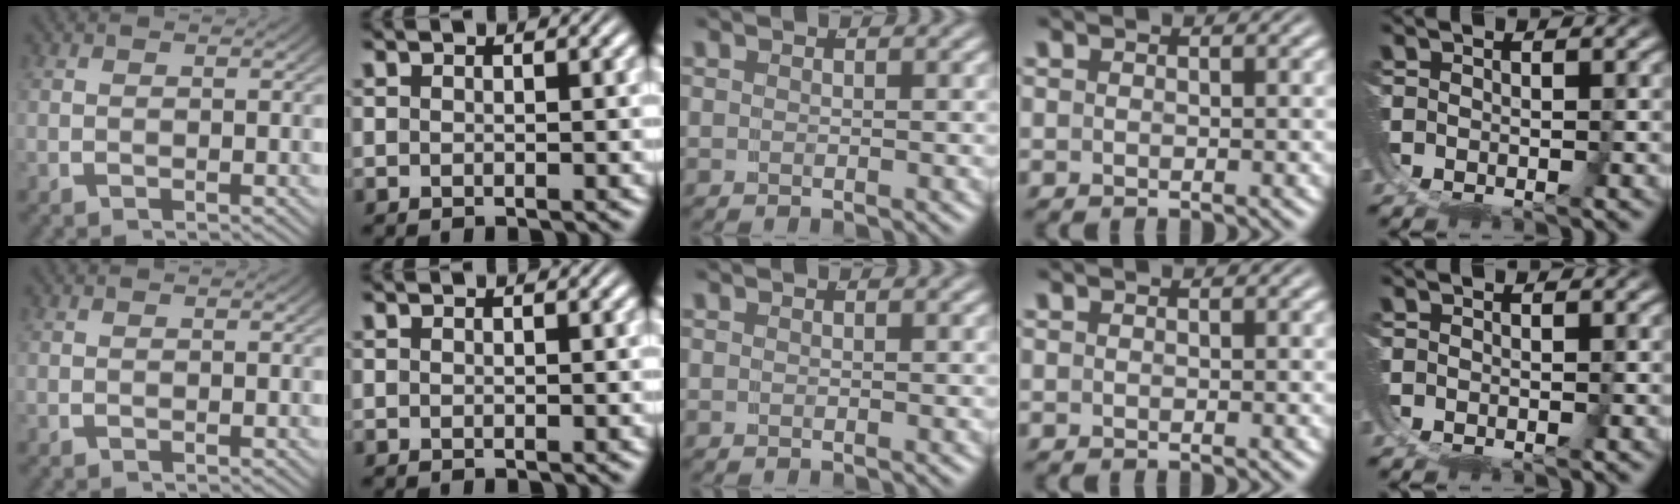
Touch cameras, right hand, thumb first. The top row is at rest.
{}